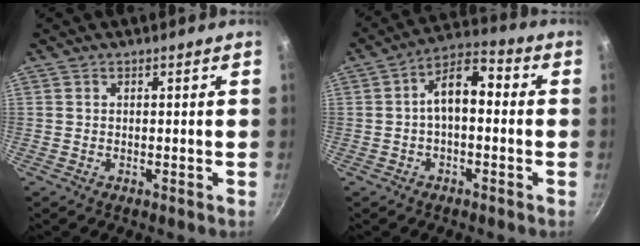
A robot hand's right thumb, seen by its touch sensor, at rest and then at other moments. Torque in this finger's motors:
{"motor_torque": [1.72, 3.13, 1.23, -0.41, 0.01]}